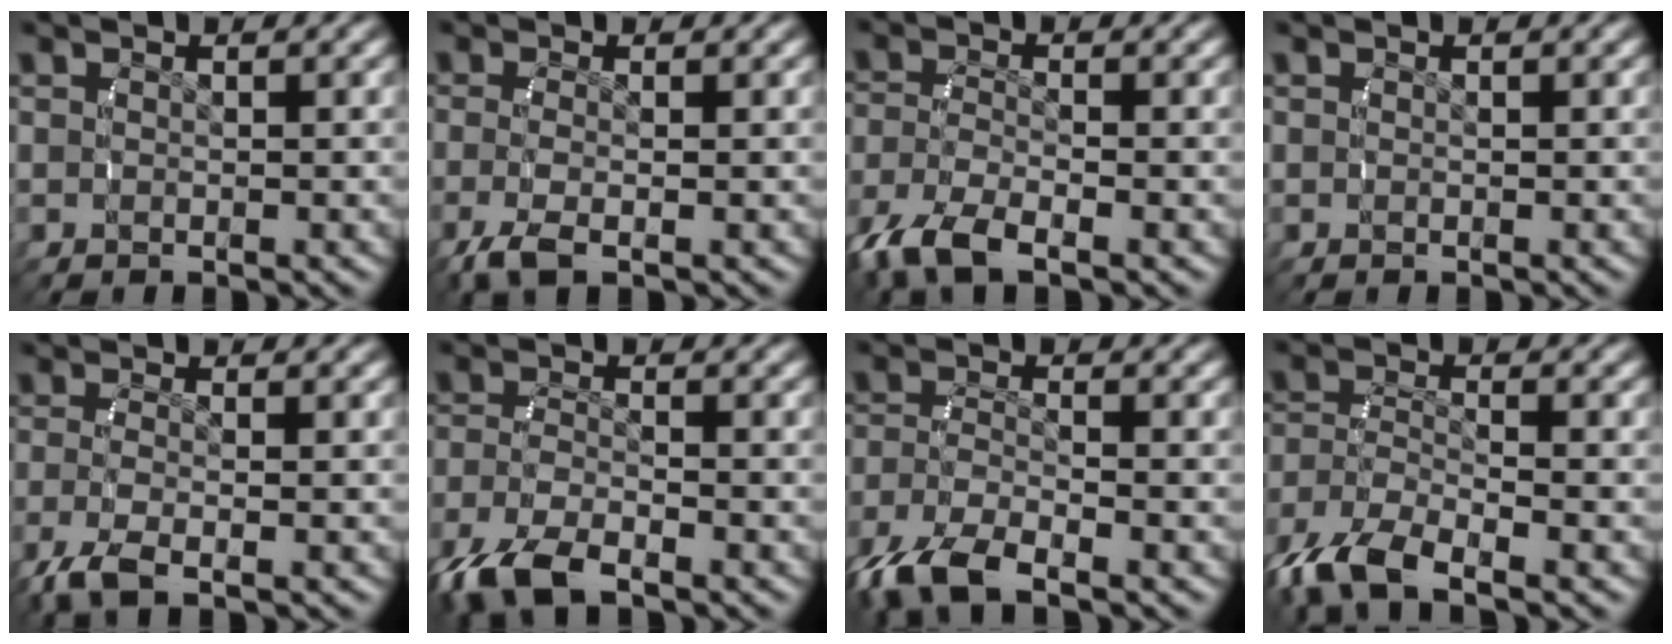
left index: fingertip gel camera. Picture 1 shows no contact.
{"total": 2.8, "force": [-1.2, 0.9, 2.4], "torque": [-0.063, -0.017, -0.007]}
{"total": 5.5, "force": [-2.7, 3.2, 3.6], "torque": [-0.100, -0.034, -0.026]}
{"total": 0.0}
{"total": 3.6, "force": [-1.6, 1.4, 2.9], "torque": [-0.074, -0.022, -0.011]}
{"total": 5.7, "force": [-3.2, 3.0, 3.5], "torque": [-0.096, -0.031, -0.035]}
{"total": 7.0, "force": [-3.9, 4.0, 4.2], "torque": [-0.112, -0.041, -0.042]}
{"total": 6.8, "force": [-3.3, 4.4, 4.1], "torque": [-0.108, -0.037, -0.037]}